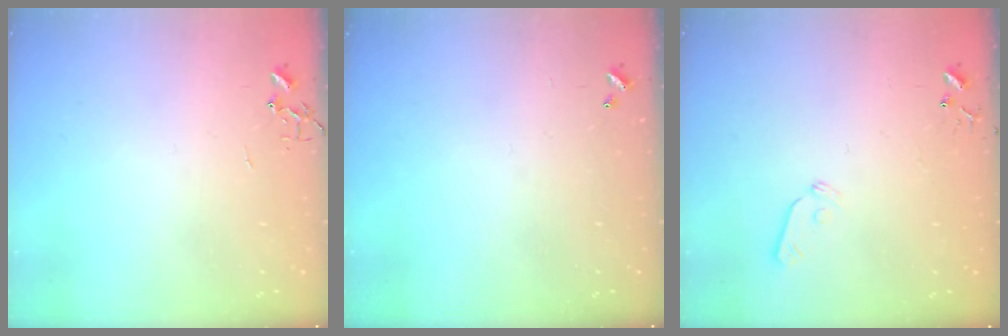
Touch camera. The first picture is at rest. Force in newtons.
{"total": 0.0}
{"total": 5.9, "press": 5.8, "slide": 0.6}